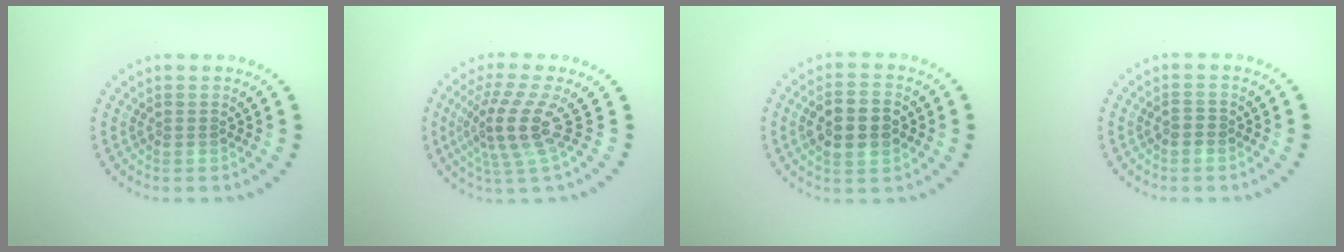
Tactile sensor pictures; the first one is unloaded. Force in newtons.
{"total": 4.2, "press": 2.9, "slide": 3.1}
{"total": 4.4, "press": 4.3, "slide": 0.3}
{"total": 0.7, "press": 0.6, "slide": 0.3}